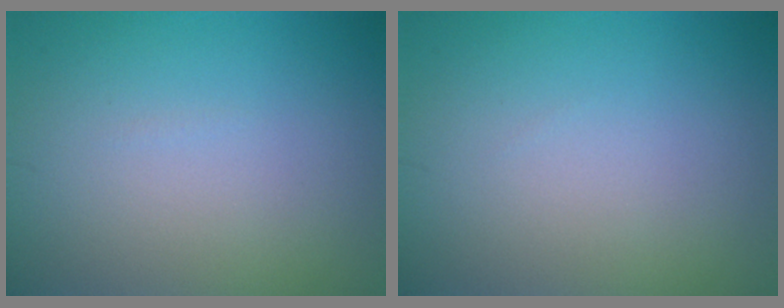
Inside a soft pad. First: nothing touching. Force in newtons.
{"total": 0.0}